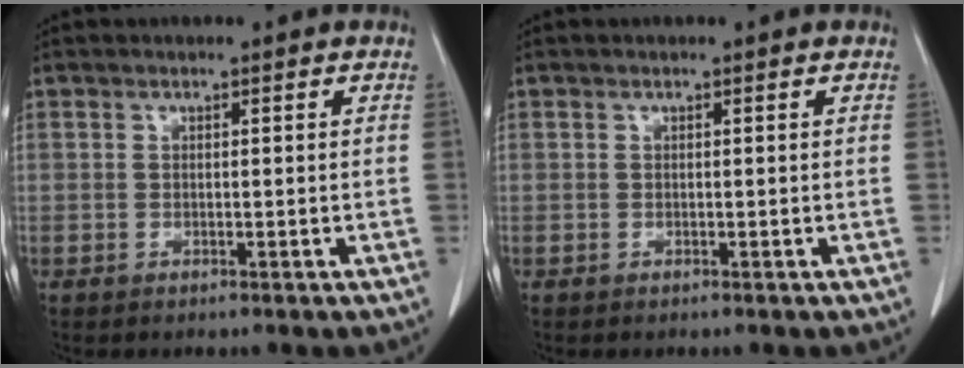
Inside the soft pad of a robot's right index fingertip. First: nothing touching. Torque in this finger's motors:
{"motor_torque": [0.00, -0.01, 0.00, 0.00]}